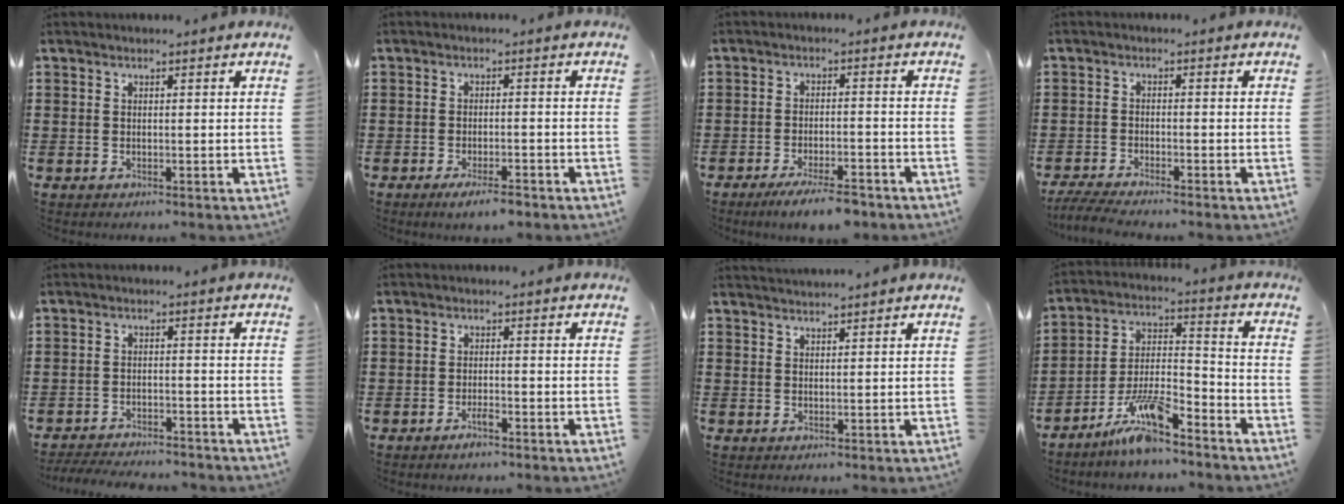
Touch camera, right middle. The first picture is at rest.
{"total": 2.9, "force": [-2.0, 0.4, 2.0], "torque": [-0.031, 0.003, -0.035]}
{"total": 4.9, "force": [-3.9, 0.5, 2.9], "torque": [-0.049, -0.004, -0.070]}
{"total": 3.1, "force": [-2.9, 0.0, 1.3], "torque": [-0.035, -0.009, -0.060]}
{"total": 3.7, "force": [-3.7, 0.3, 0.5], "torque": [-0.016, 0.000, -0.079]}
{"total": 1.9, "force": [-1.5, 0.3, 1.1], "torque": [-0.023, -0.001, -0.028]}
{"total": 1.5, "force": [1.5, -0.2, 0.0], "torque": [-0.002, -0.001, 0.029]}
{"total": 10.0, "force": [-7.9, 1.9, 5.8], "torque": [-0.123, 0.009, -0.152]}